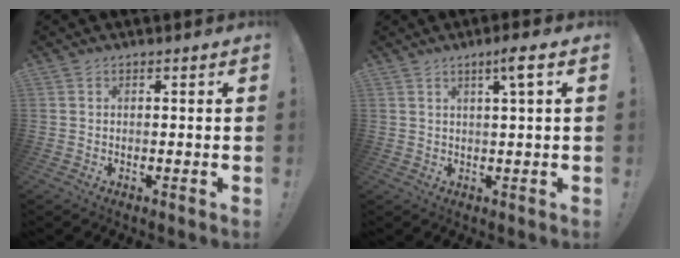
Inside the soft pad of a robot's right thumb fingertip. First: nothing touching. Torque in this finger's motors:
{"motor_torque": [0.09, -0.08, -0.13, -0.13, 0.12]}